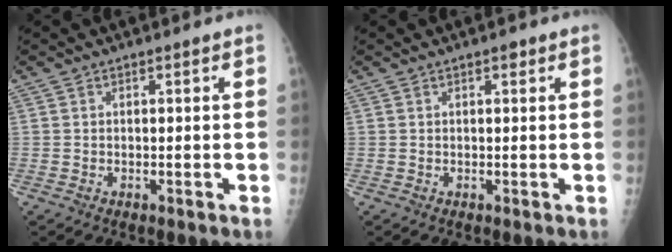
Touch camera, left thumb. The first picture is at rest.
{"total": 1.2, "force": [0.7, 0.5, 0.8], "torque": [-0.006, -0.001, 0.008]}